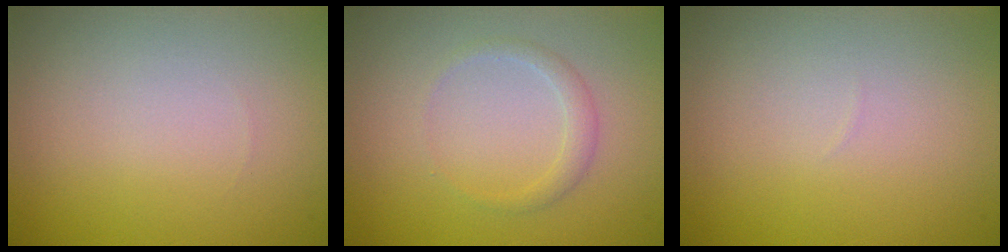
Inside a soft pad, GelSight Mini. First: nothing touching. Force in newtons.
{"total": 1.4, "press": 1.4, "slide": 0.1}
{"total": 0.0}